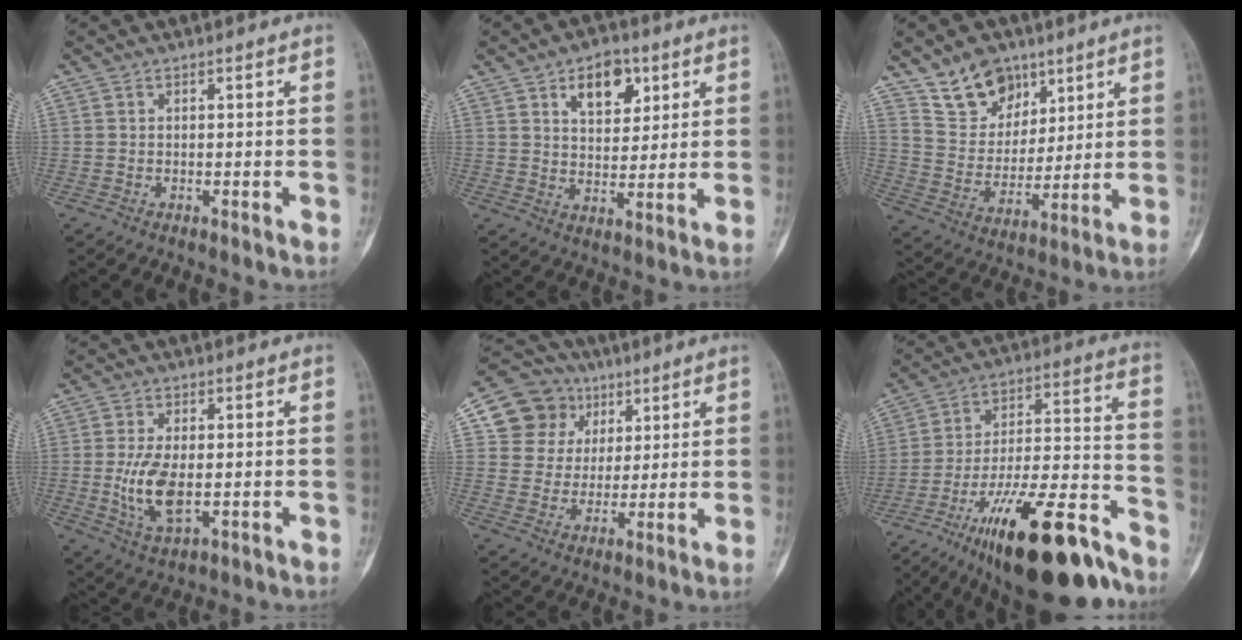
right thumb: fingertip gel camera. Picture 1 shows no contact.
{"total": 9.4, "force": [4.4, 5.8, 6.0], "torque": [-0.050, -0.018, 0.067]}
{"total": 12.1, "force": [8.2, 8.0, 4.0], "torque": [-0.029, -0.050, 0.157]}
{"total": 9.3, "force": [-1.2, 5.0, 7.7], "torque": [-0.144, -0.005, -0.016]}
{"total": 13.0, "force": [5.1, 11.7, 2.8], "torque": [-0.009, 0.006, 0.092]}
{"total": 27.4, "force": [-18.5, 7.9, 18.6], "torque": [-0.244, 0.087, -0.301]}